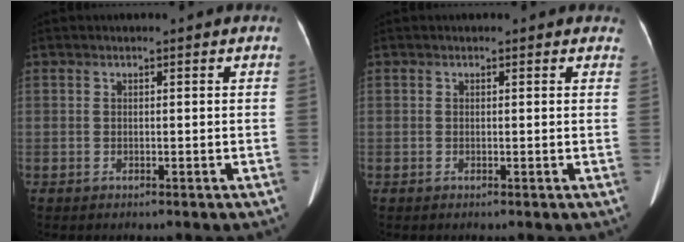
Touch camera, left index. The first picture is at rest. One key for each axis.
{"total": 1.5, "fx": 1.3, "fy": 0.7, "fz": 0.3, "tx": 0.002, "ty": -0.001, "tz": -0.002}